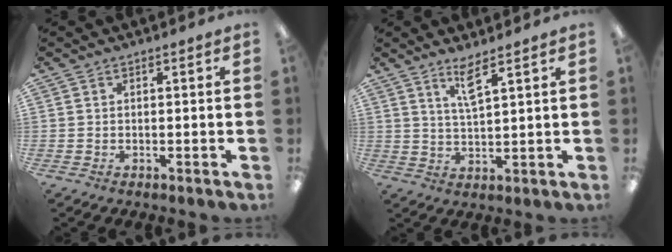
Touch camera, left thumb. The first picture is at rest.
{"total": 5.4, "force": [4.0, 0.7, 3.6], "torque": [-0.074, -0.010, 0.067]}